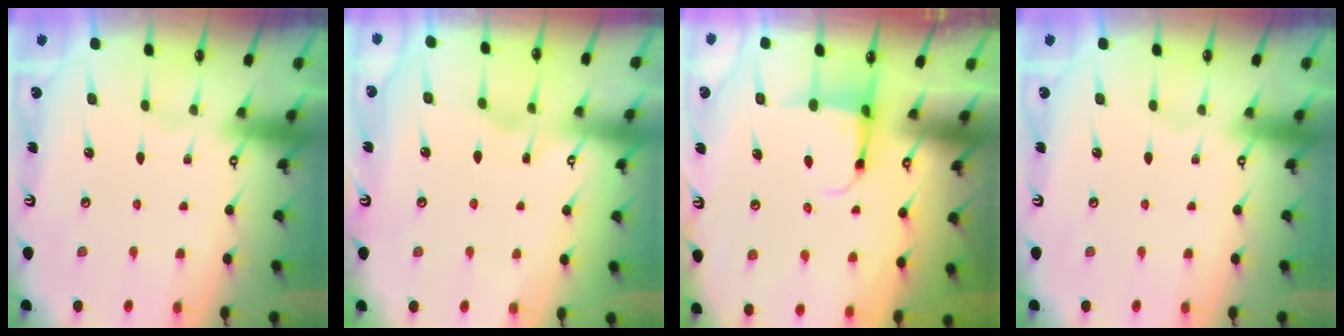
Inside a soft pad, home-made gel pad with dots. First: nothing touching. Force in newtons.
{"total": 2.9, "press": 2.8, "slide": 0.4}
{"total": 4.0, "press": 3.8, "slide": 1.2}
{"total": 0.0}